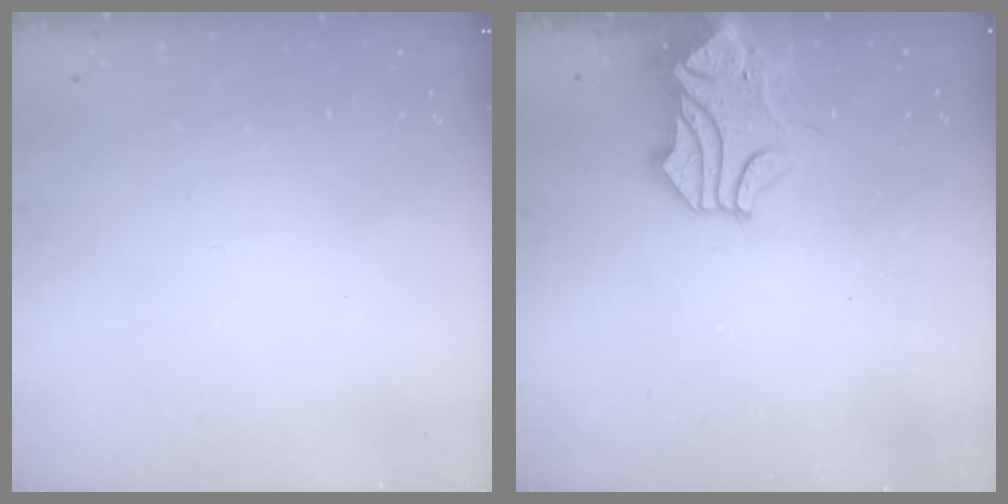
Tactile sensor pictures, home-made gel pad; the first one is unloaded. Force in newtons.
{"total": 1.6, "press": 0.9, "slide": 1.3}